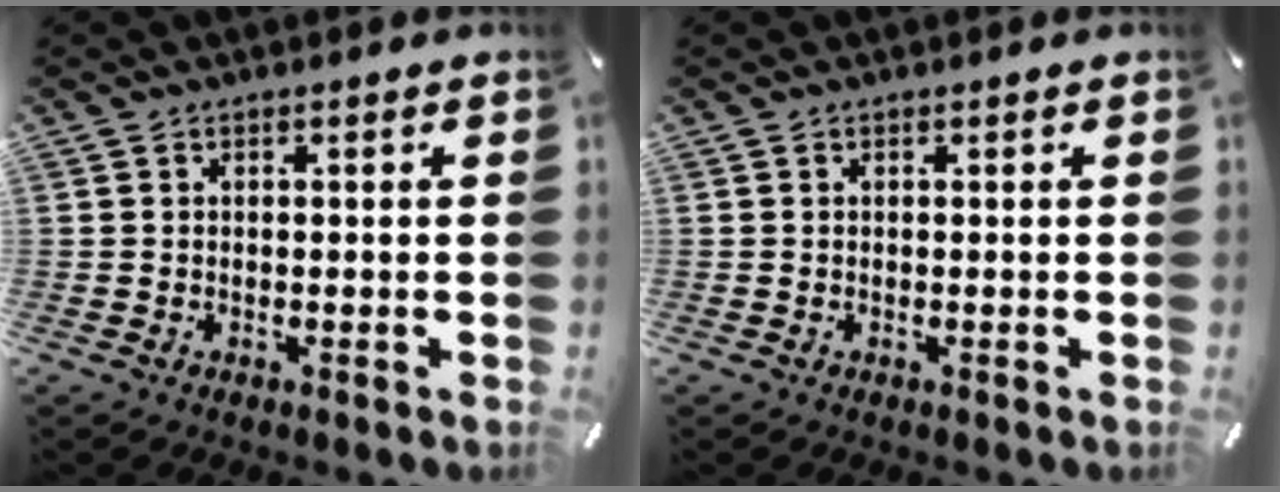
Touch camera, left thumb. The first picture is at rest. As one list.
[{"total": 0.0}]